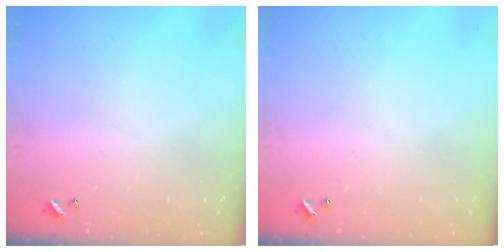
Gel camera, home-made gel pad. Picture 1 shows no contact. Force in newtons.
{"total": 0.0}